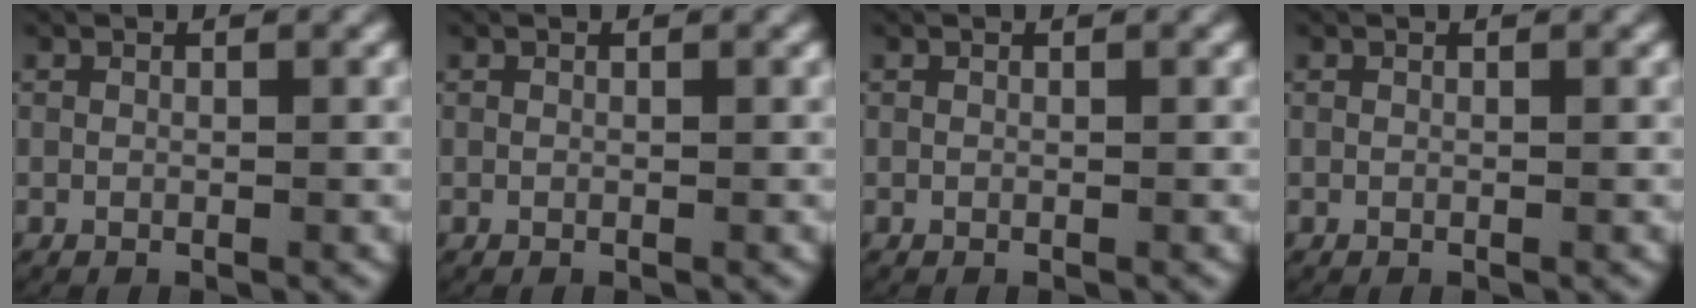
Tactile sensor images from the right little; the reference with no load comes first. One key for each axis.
{"total": 0.0}
{"total": 0.0}
{"total": 0.0}